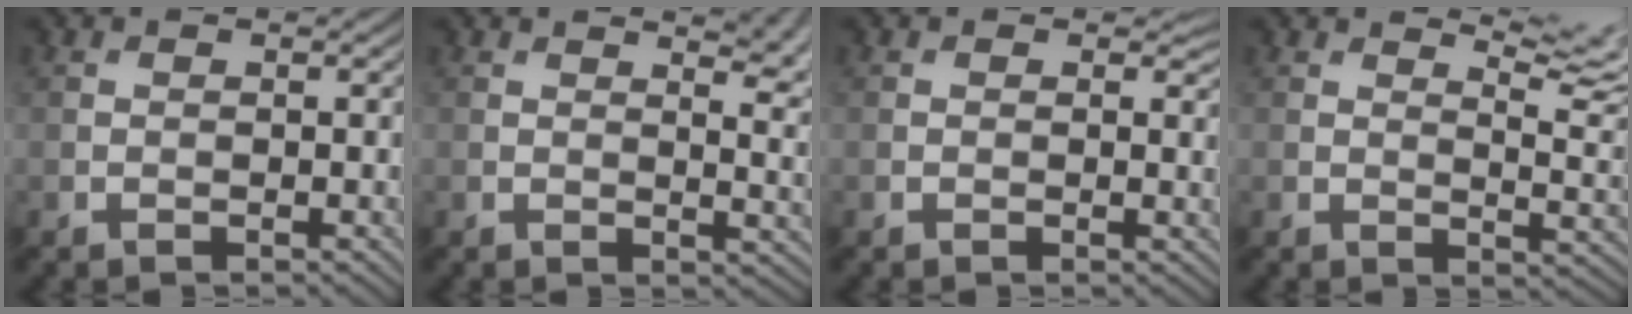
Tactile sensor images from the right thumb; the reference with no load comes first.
{"total": 7.8, "force": [4.7, 2.7, 5.6], "torque": [-0.064, 0.017, 0.058]}
{"total": 1.9, "force": [0.7, 1.0, 1.5], "torque": [-0.020, -0.007, 0.008]}
{"total": 8.2, "force": [6.2, 1.6, 5.1], "torque": [-0.085, 0.008, 0.089]}